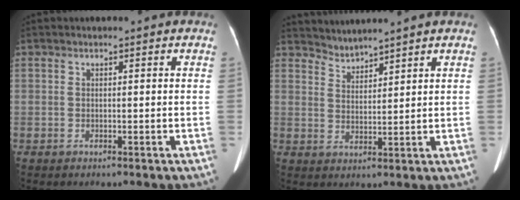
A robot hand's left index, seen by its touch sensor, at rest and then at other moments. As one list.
[{"total": 3.3, "force": [3.3, -0.4, -0.5], "torque": [0.001, 0.004, 0.071]}]